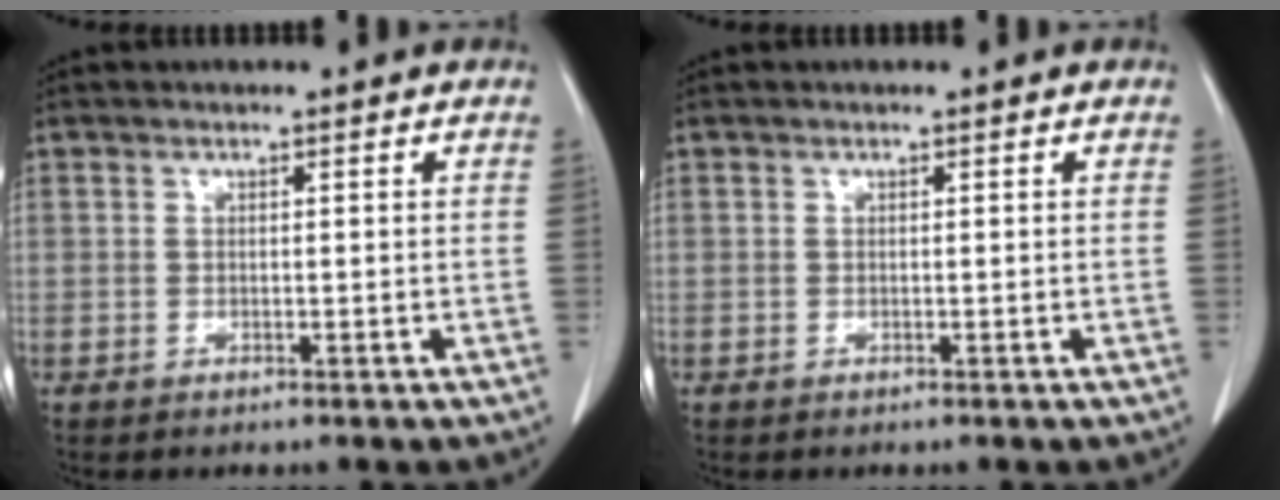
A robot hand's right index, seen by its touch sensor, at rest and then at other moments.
{"total": 0.0}